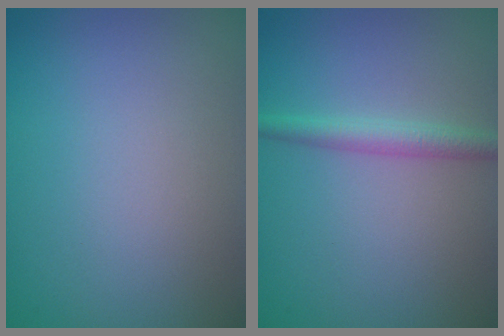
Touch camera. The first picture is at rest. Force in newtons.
{"total": 2.2, "press": 2.2, "slide": 0.1}